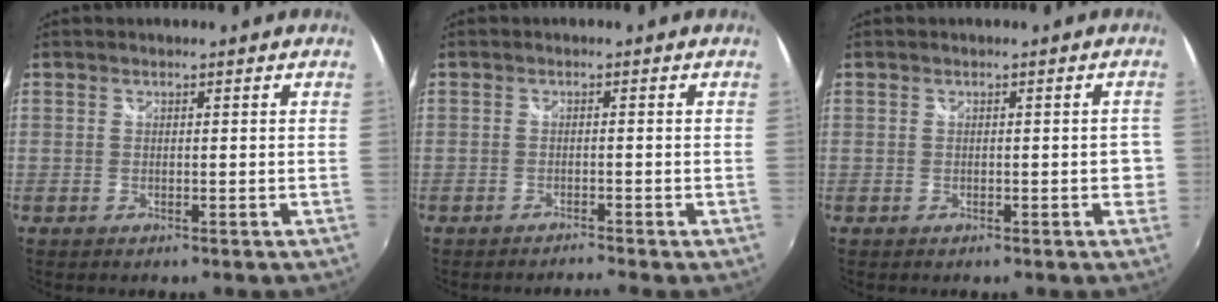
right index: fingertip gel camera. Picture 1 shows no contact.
{"total": 1.6, "force": [-1.5, -0.4, 0.0], "torque": [-0.003, -0.007, -0.027]}
{"total": 2.6, "force": [-0.5, 1.4, 2.1], "torque": [-0.018, 0.004, -0.005]}